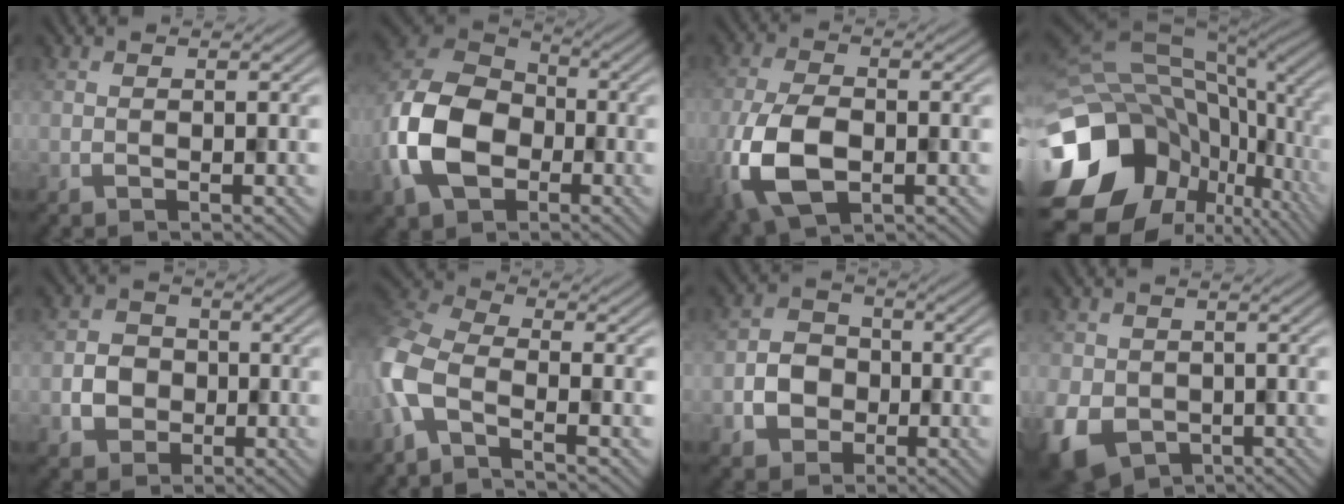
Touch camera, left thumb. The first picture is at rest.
{"total": 13.0, "force": [-4.2, 9.1, 8.4], "torque": [-0.214, -0.018, -0.094]}
{"total": 10.1, "force": [-3.7, 5.6, 7.6], "torque": [-0.178, -0.020, -0.072]}
{"total": 18.9, "force": [-6.1, 14.7, 10.3], "torque": [-0.240, -0.013, -0.072]}
{"total": 3.4, "force": [-0.7, 3.2, 0.8], "torque": [-0.009, -0.001, -0.017]}
{"total": 7.0, "force": [-3.9, 2.9, 5.1], "torque": [-0.126, -0.003, -0.100]}
{"total": 4.5, "force": [-1.4, 4.0, 1.5], "torque": [-0.026, 0.001, -0.033]}
{"total": 7.4, "force": [-2.7, 6.0, 3.5], "torque": [-0.082, -0.037, -0.037]}